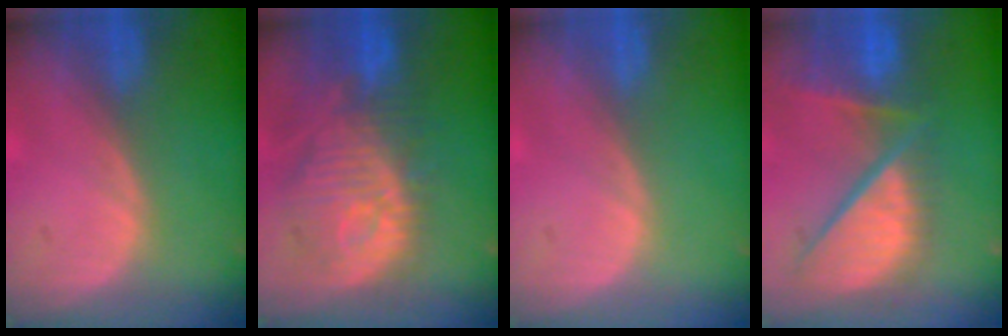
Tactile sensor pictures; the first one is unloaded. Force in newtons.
{"total": 12.2, "press": 10.9, "slide": 5.4}
{"total": 0.0}
{"total": 12.4, "press": 10.2, "slide": 7.0}